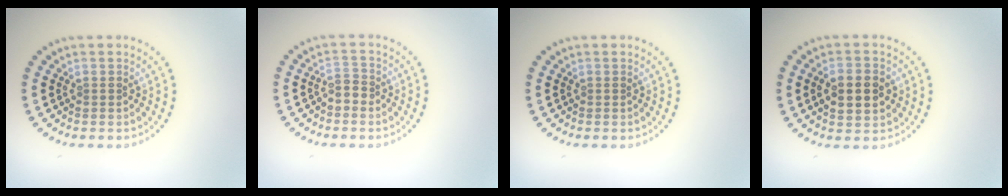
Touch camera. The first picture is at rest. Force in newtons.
{"total": 1.3, "press": 1.2, "slide": 0.5}
{"total": 0.0}
{"total": 4.8, "press": 4.7, "slide": 0.1}